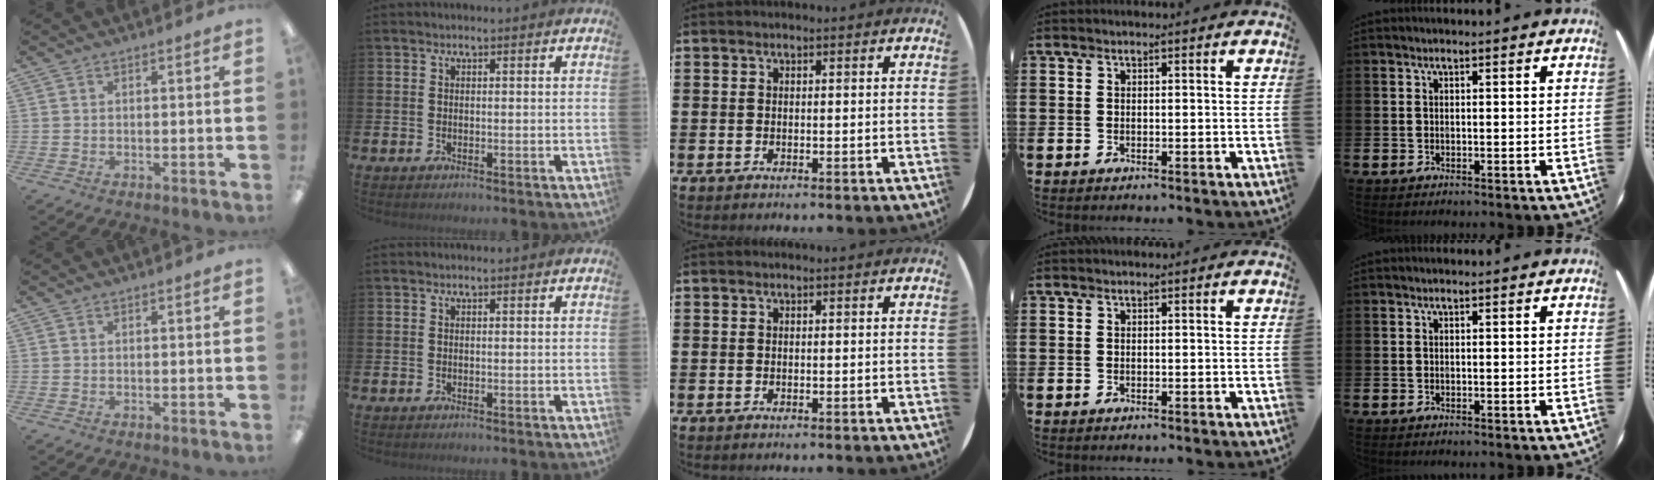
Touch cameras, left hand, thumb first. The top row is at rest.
{}